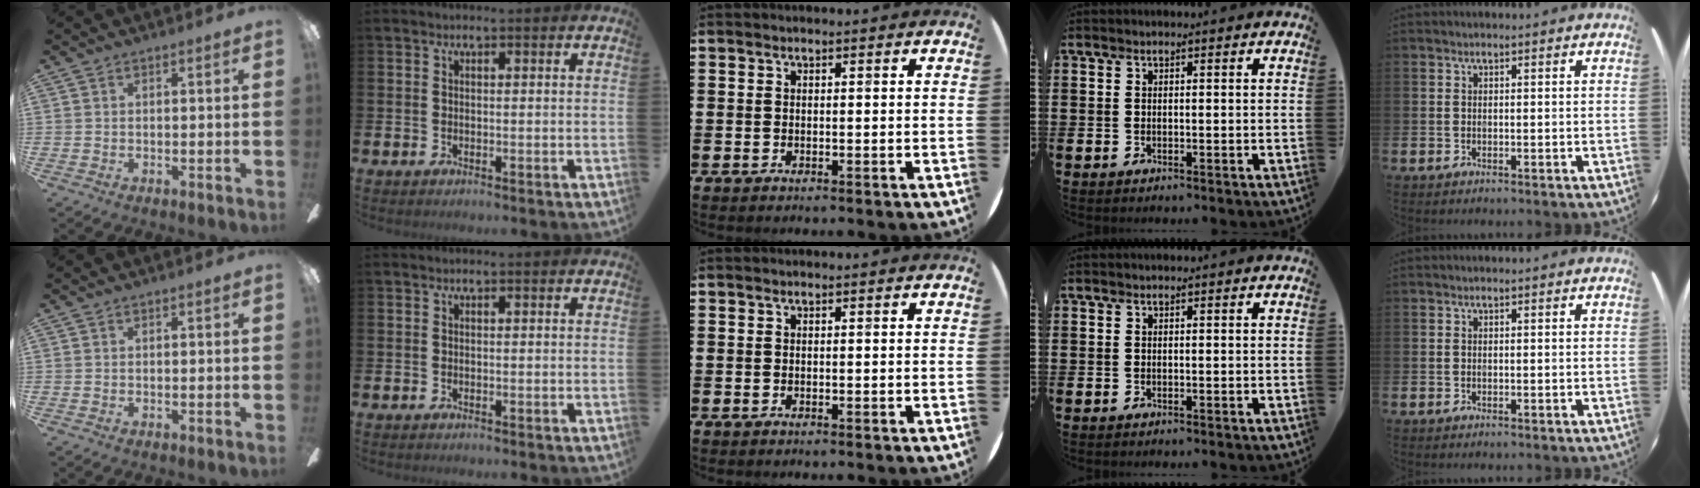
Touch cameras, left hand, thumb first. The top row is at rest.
{}